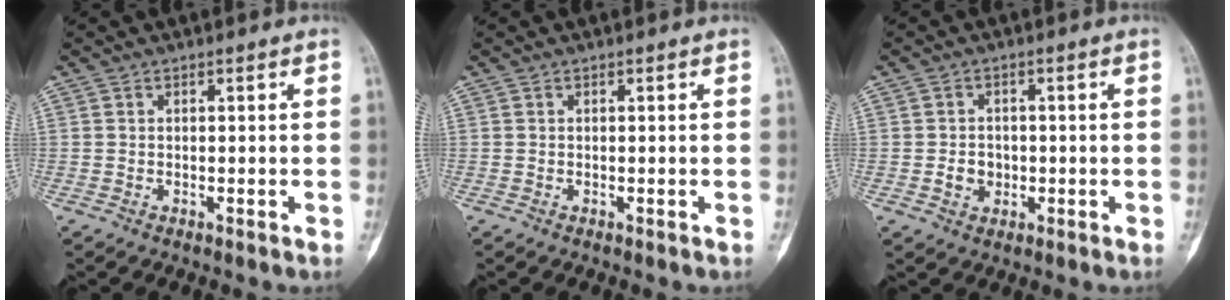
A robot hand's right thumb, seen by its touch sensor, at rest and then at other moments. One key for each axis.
{"total": 0.0}
{"total": 3.3, "fx": -0.6, "fy": 2.9, "fz": 1.5, "tx": -0.010, "ty": 0.006, "tz": -0.007}